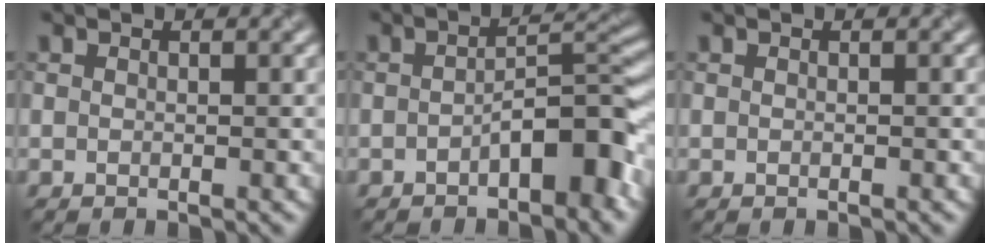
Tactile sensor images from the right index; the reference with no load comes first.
{"total": 5.2, "force": [-2.6, 1.2, 4.3], "torque": [-0.064, 0.019, -0.035]}
{"total": 0.0}